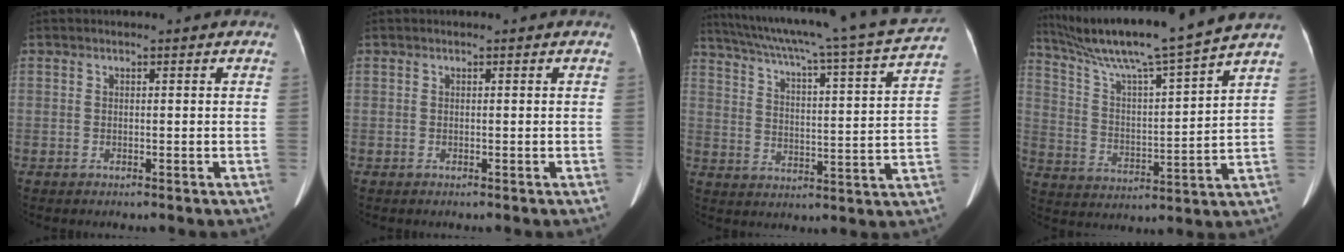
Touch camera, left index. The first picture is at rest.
{"total": 0.0}
{"total": 24.3, "force": [21.4, -0.6, 11.5], "torque": [-0.191, -0.032, 0.289]}
{"total": 18.0, "force": [15.4, -1.9, 9.1], "torque": [-0.165, -0.008, 0.251]}